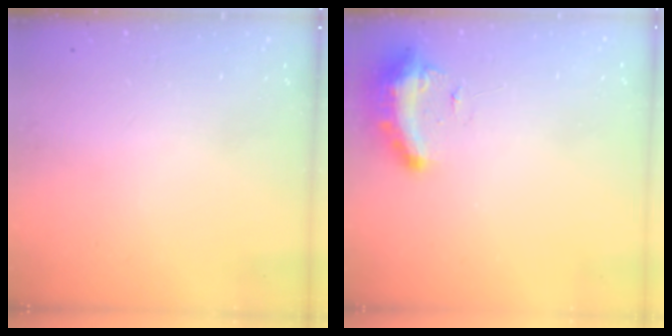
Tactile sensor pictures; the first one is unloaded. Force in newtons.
{"total": 9.8, "press": 9.8, "slide": 0.5}